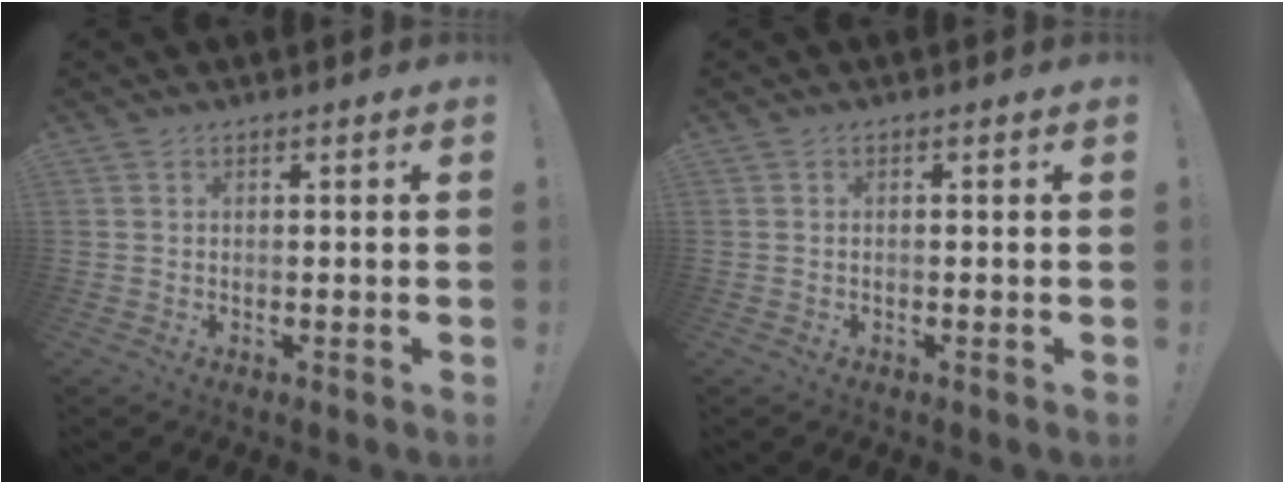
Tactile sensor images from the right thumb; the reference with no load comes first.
{"total": 0.0}